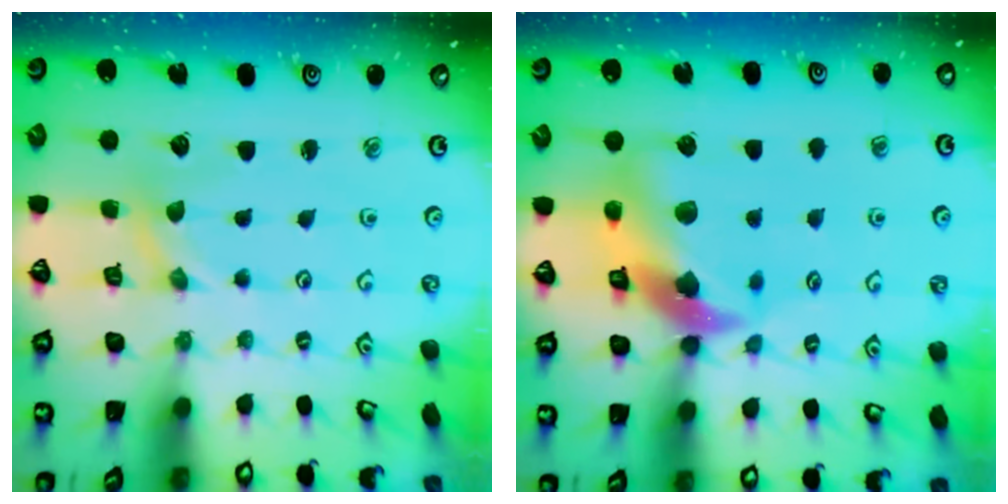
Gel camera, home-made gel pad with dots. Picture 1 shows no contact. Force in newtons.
{"total": 13.1, "press": 13.0, "slide": 1.7}